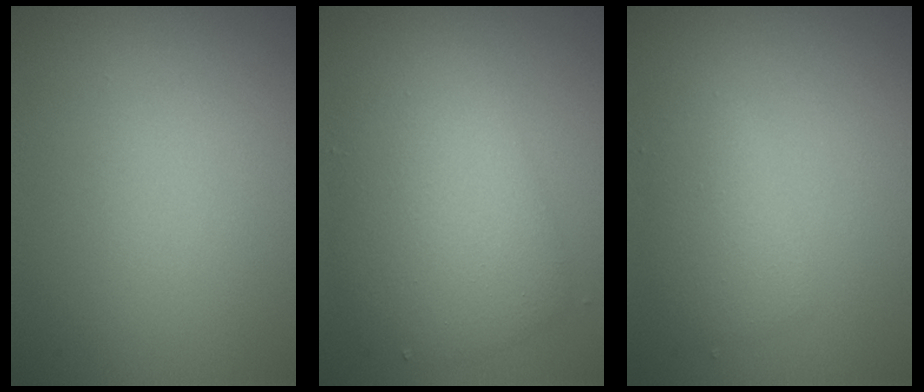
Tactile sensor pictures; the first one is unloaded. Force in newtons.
{"total": 5.8, "press": 5.8, "slide": 0.0}
{"total": 2.6, "press": 2.6, "slide": 0.0}